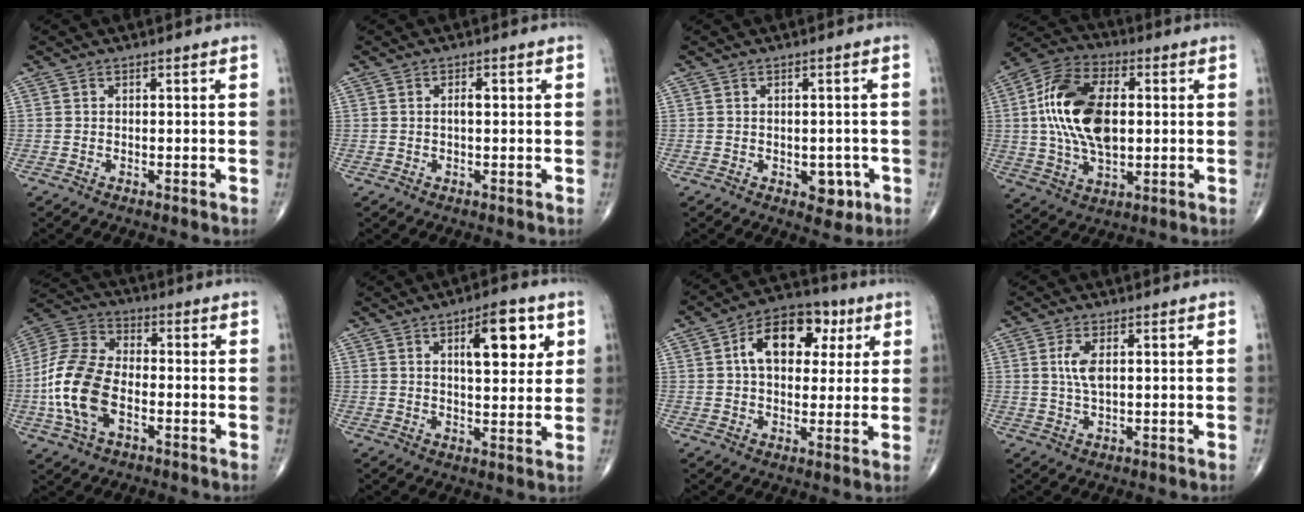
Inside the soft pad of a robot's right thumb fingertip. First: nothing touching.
{"total": 1.6, "force": [0.3, 0.6, 1.5], "torque": [-0.028, 0.002, 0.004]}
{"total": 4.0, "force": [-1.4, 2.6, 2.7], "torque": [-0.005, 0.004, -0.011]}
{"total": 18.2, "force": [1.6, 10.3, 14.9], "torque": [-0.282, 0.013, 0.028]}
{"total": 15.1, "force": [-3.5, 8.6, 11.9], "torque": [-0.252, 0.023, -0.071]}
{"total": 10.8, "force": [4.1, 4.2, 9.0], "torque": [-0.103, -0.017, 0.059]}
{"total": 13.8, "force": [4.0, 8.9, 9.8], "torque": [-0.120, 0.012, 0.056]}
{"total": 4.1, "force": [1.0, 1.6, 3.7], "torque": [-0.082, -0.002, 0.022]}